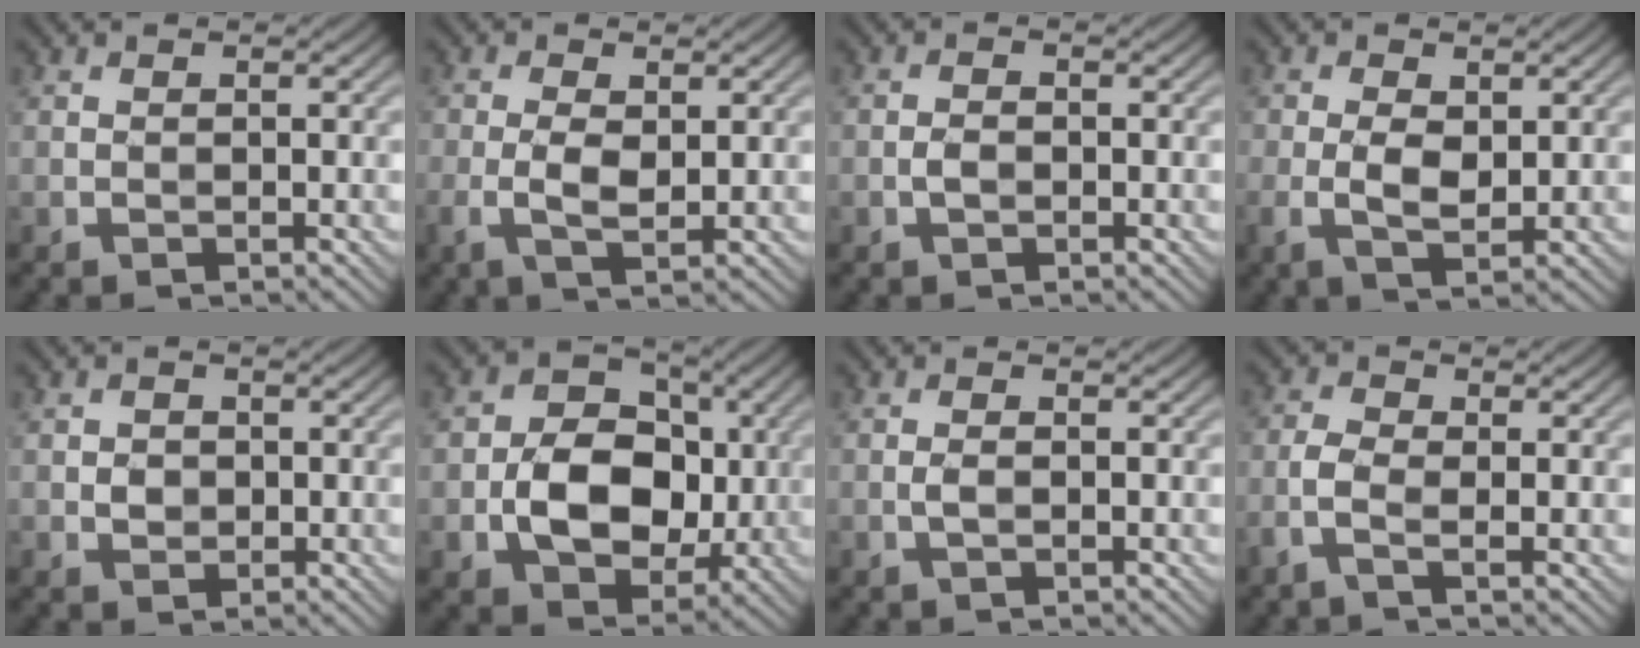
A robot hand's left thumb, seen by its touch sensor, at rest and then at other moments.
{"total": 4.2, "force": [-0.1, 1.8, 3.8], "torque": [-0.089, -0.001, -0.003]}
{"total": 1.6, "force": [-0.6, 0.9, 1.2], "torque": [-0.027, 0.003, -0.014]}
{"total": 4.4, "force": [0.2, 2.2, 3.8], "torque": [-0.085, -0.001, 0.004]}
{"total": 1.9, "force": [-0.3, 1.7, 0.8], "torque": [-0.022, -0.002, -0.009]}
{"total": 9.8, "force": [-1.3, 7.3, 6.3], "torque": [-0.121, -0.002, -0.028]}
{"total": 1.5, "force": [-0.4, 0.5, 1.3], "torque": [-0.033, 0.003, -0.010]}
{"total": 3.0, "force": [-1.1, 1.2, 2.6], "torque": [-0.072, 0.006, -0.031]}